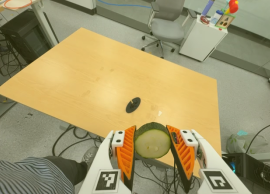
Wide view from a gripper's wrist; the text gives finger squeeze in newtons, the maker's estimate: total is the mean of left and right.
{"total": 10.6, "left": 10.1, "right": 11.0}